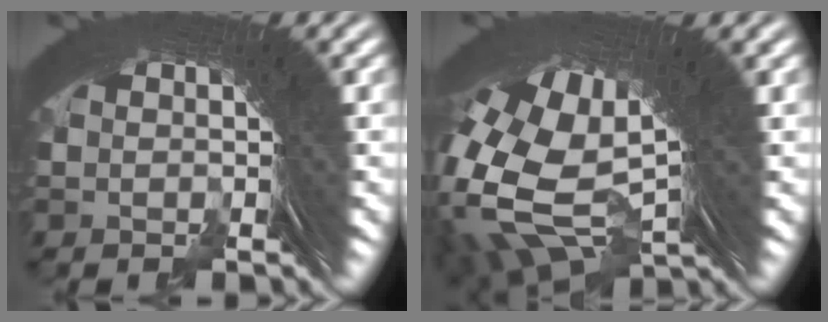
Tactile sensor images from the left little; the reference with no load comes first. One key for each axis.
{"total": 17.2, "fx": 0.7, "fy": 11.5, "fz": 12.8, "tx": -0.275, "ty": -0.049, "tz": 0.028}